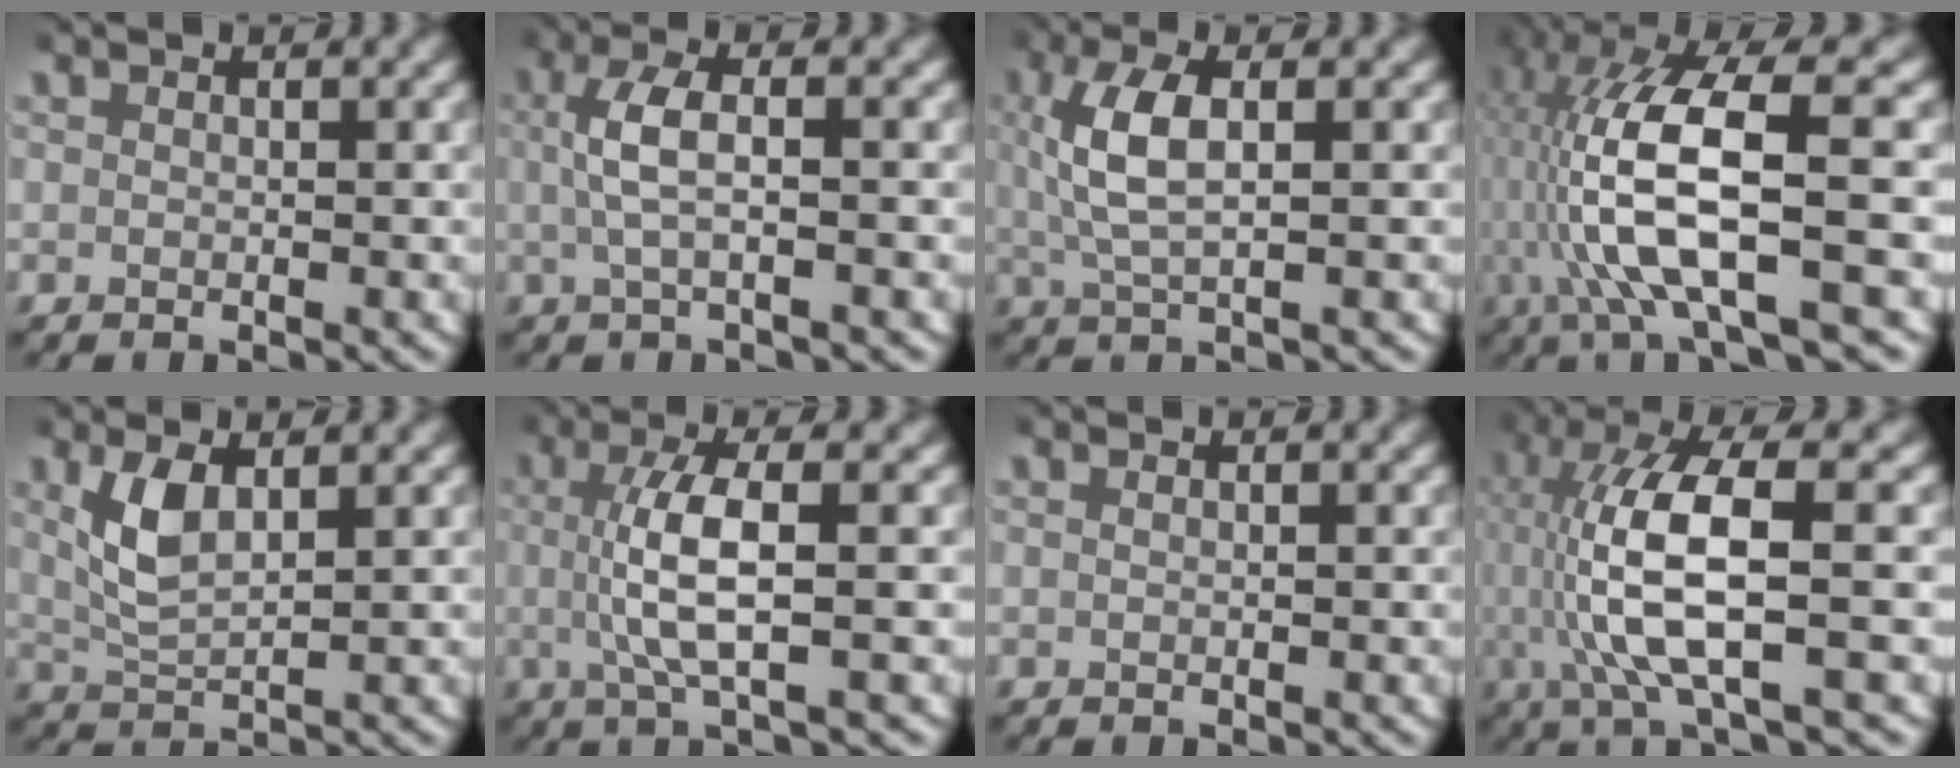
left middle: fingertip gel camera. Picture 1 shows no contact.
{"total": 3.5, "force": [0.2, 0.8, 3.4], "torque": [-0.069, 0.009, 0.000]}
{"total": 4.8, "force": [0.8, 1.7, 4.4], "torque": [-0.095, 0.005, 0.016]}
{"total": 10.2, "force": [0.3, 3.8, 9.4], "torque": [-0.188, -0.001, 0.008]}
{"total": 3.3, "force": [1.4, 1.4, 2.7], "torque": [-0.064, -0.004, 0.033]}
{"total": 5.1, "force": [0.2, 0.9, 5.0], "torque": [-0.099, 0.004, 0.001]}
{"total": 0.0}
{"total": 8.4, "force": [0.6, 2.5, 8.0], "torque": [-0.157, 0.008, 0.009]}